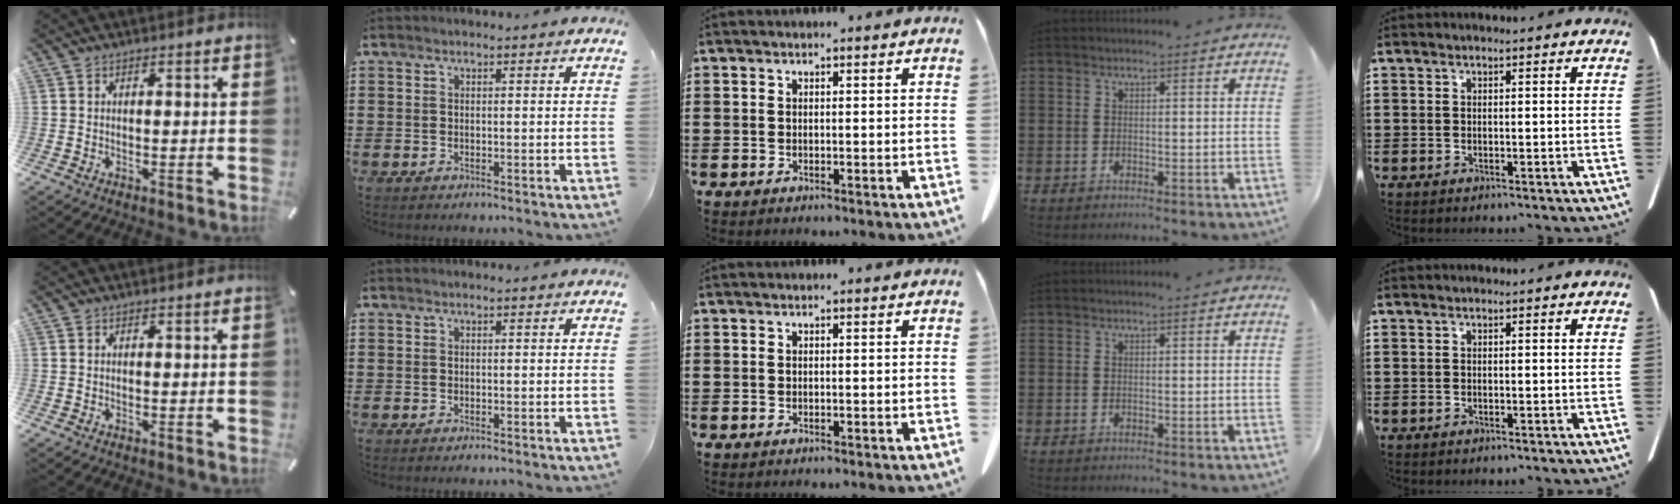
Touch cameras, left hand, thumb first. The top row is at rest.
{}